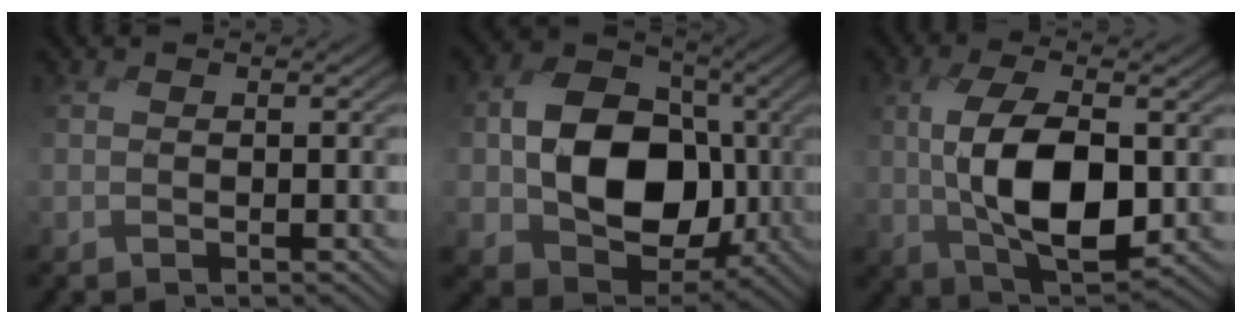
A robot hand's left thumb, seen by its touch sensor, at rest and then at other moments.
{"total": 12.4, "force": [-1.3, 9.8, 7.6], "torque": [-0.122, -0.008, -0.030]}
{"total": 10.3, "force": [-0.5, 5.1, 8.9], "torque": [-0.182, -0.010, -0.005]}